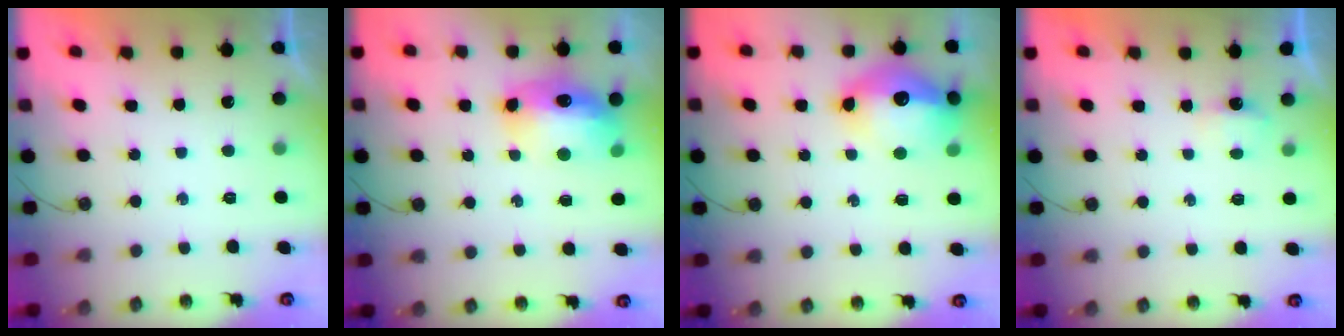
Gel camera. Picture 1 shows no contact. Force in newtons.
{"total": 13.6, "press": 13.5, "slide": 1.3}
{"total": 15.1, "press": 15.1, "slide": 1.2}
{"total": 13.3, "press": 4.4, "slide": 12.6}